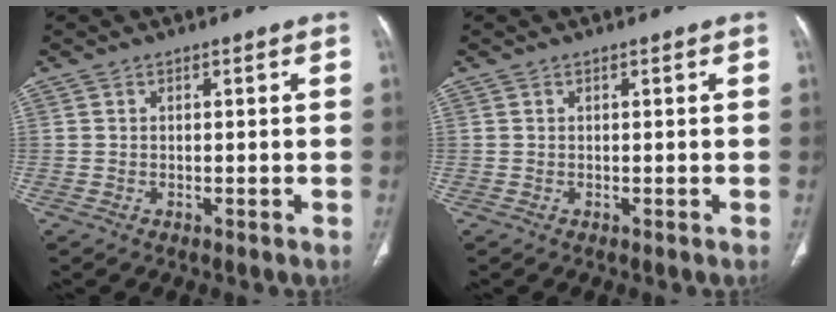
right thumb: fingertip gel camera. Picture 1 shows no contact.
{"total": 0.0}